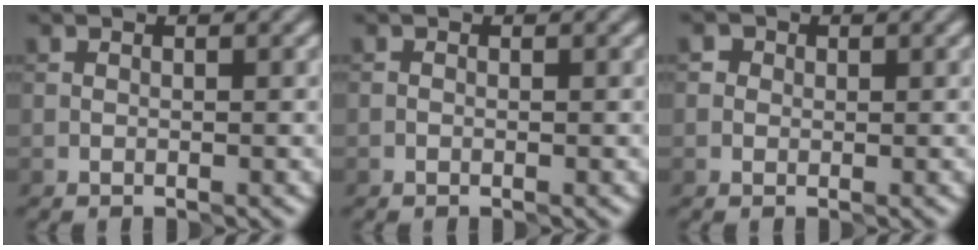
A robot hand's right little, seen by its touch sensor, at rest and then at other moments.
{"total": 0.0}
{"total": 1.5, "force": [0.6, 1.3, 0.5], "torque": [0.008, 0.007, -0.009]}